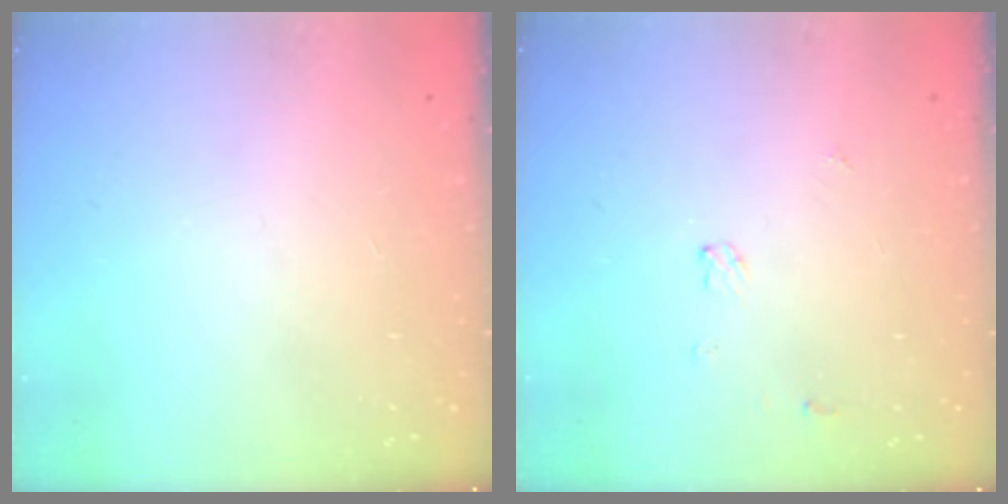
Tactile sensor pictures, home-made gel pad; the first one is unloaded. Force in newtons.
{"total": 3.6, "press": 3.6, "slide": 0.5}